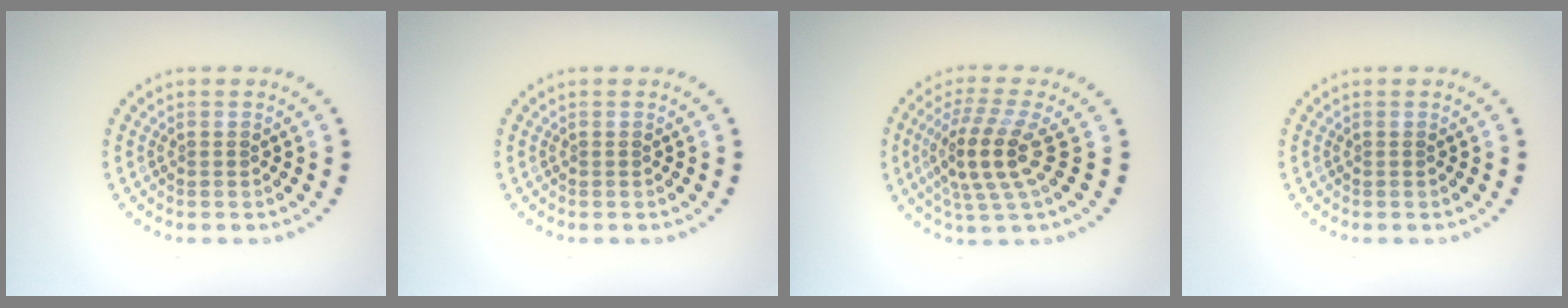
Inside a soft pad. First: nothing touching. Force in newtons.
{"total": 0.0}
{"total": 4.6, "press": 3.7, "slide": 2.7}
{"total": 0.0}